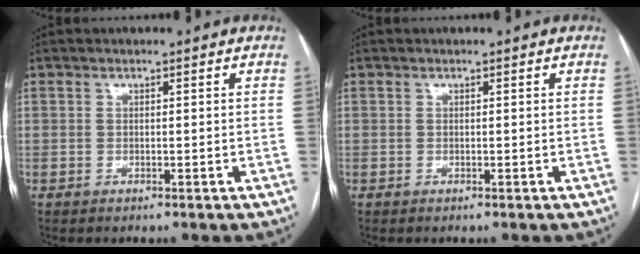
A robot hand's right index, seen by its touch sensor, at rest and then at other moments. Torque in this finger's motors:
{"motor_torque": [0.08, -0.03, -0.01, 0.00]}